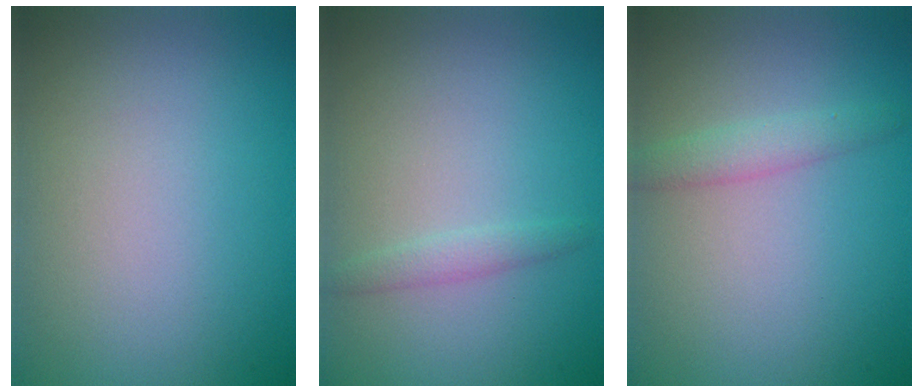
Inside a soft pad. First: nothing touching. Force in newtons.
{"total": 1.2, "press": 1.2, "slide": 0.1}
{"total": 1.8, "press": 1.7, "slide": 0.2}